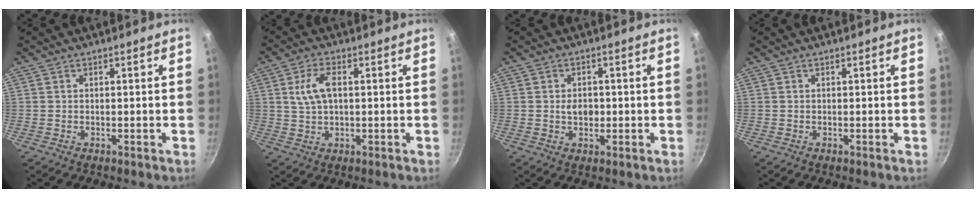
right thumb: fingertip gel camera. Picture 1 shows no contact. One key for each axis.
{"total": 6.1, "fx": 1.2, "fy": 3.2, "fz": 5.1, "tx": -0.105, "ty": 0.007, "tz": 0.023}
{"total": 3.3, "fx": -0.1, "fy": 2.4, "fz": 2.3, "tx": -0.026, "ty": 0.003, "tz": -0.001}
{"total": 0.0}